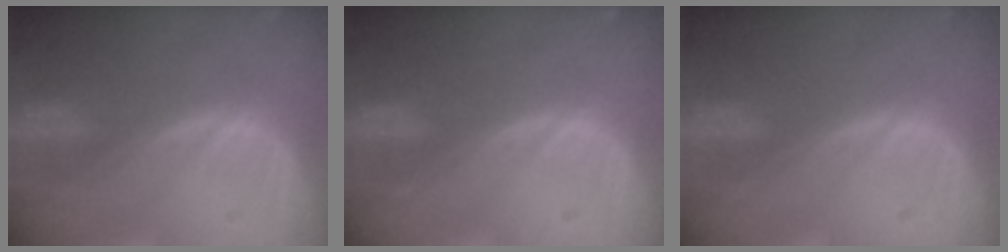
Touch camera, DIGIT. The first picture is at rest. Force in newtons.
{"total": 0.0}
{"total": 0.0}